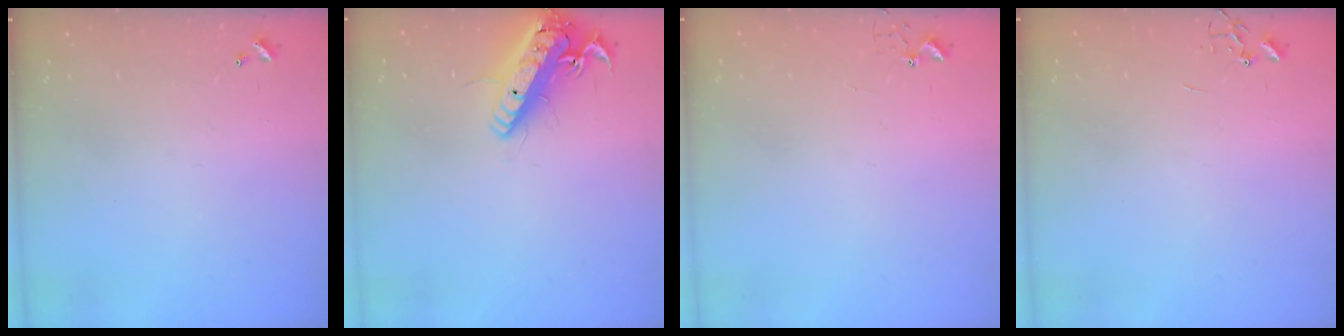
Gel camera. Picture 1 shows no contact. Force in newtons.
{"total": 17.6, "press": 17.2, "slide": 3.6}
{"total": 2.7, "press": 2.7, "slide": 0.3}
{"total": 0.0}